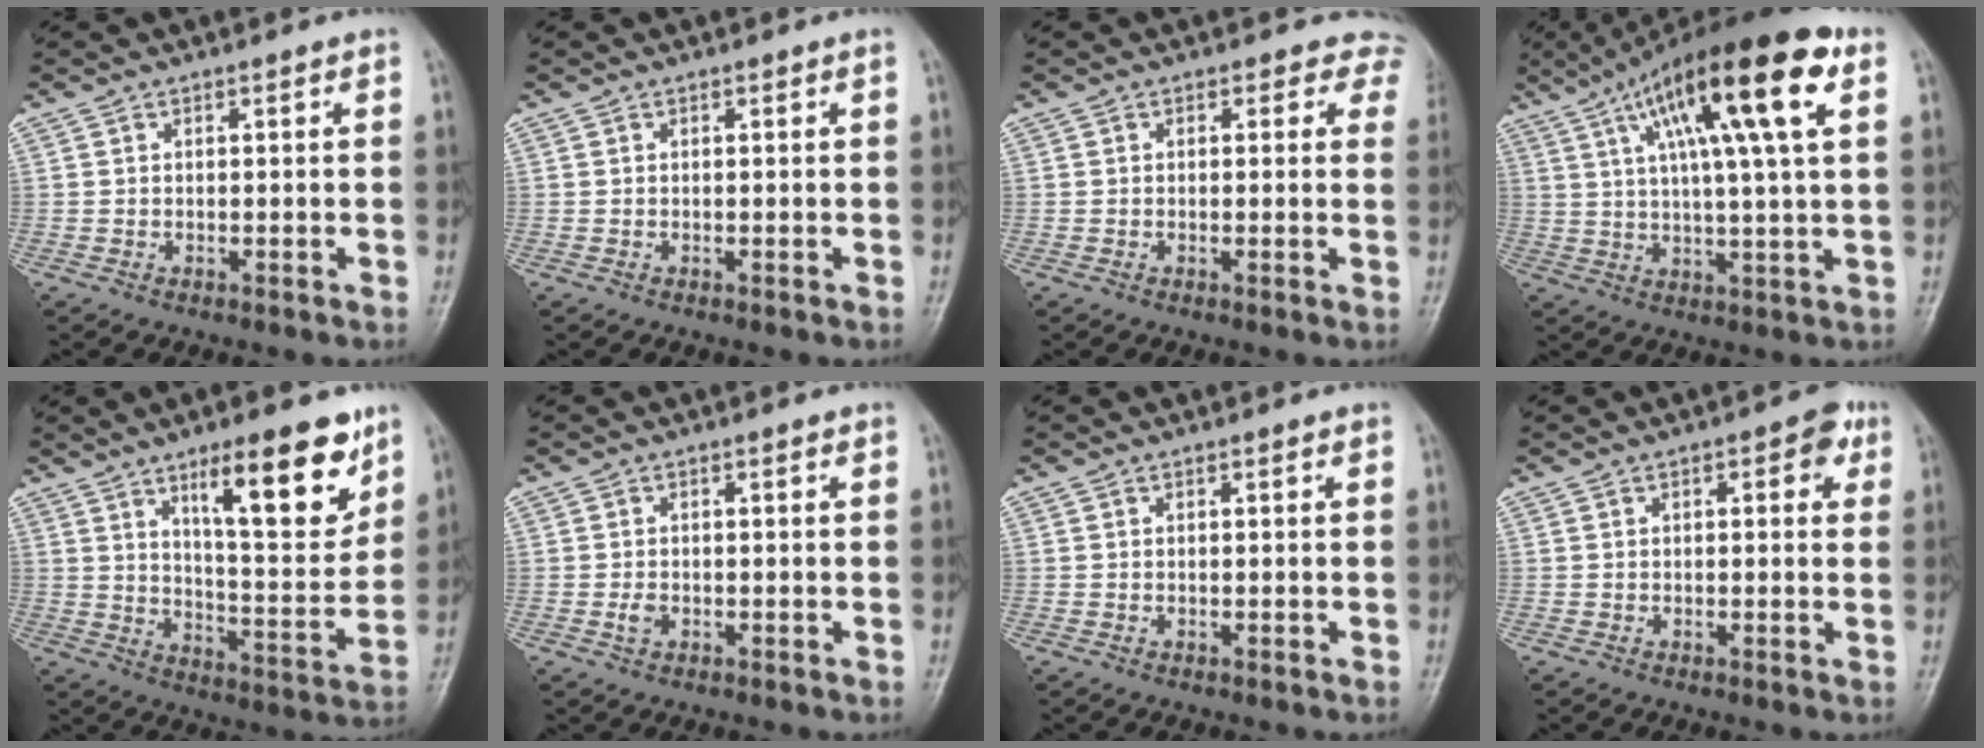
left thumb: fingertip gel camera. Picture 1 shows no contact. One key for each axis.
{"total": 0.0}
{"total": 3.7, "fx": 2.5, "fy": 2.5, "fz": 1.2, "tx": 0.022, "ty": -0.007, "tz": 0.004}
{"total": 20.6, "fx": 8.3, "fy": 4.0, "fz": 18.4, "tx": -0.302, "ty": 0.010, "tz": 0.132}
{"total": 16.5, "fx": 9.7, "fy": 4.7, "fz": 12.5, "tx": -0.153, "ty": -0.062, "tz": 0.157}
{"total": 1.9, "fx": -0.4, "fy": 1.3, "fz": 1.3, "tx": -0.022, "ty": 0.004, "tz": -0.008}
{"total": 0.0}
{"total": 4.0, "fx": 1.4, "fy": 1.9, "fz": 3.2, "tx": -0.023, "ty": 0.002, "tz": 0.009}